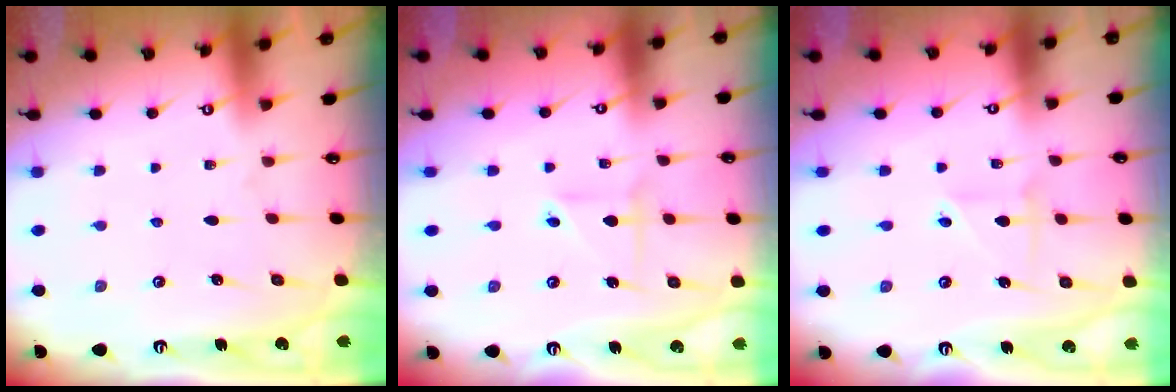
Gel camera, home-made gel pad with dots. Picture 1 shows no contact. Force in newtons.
{"total": 3.3, "press": 3.3, "slide": 0.3}
{"total": 2.3, "press": 2.3, "slide": 0.4}